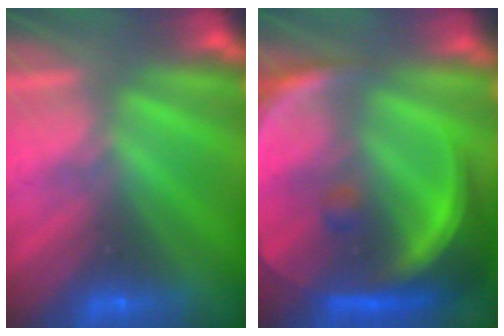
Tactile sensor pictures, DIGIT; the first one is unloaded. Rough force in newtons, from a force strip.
{"total": 8.3}